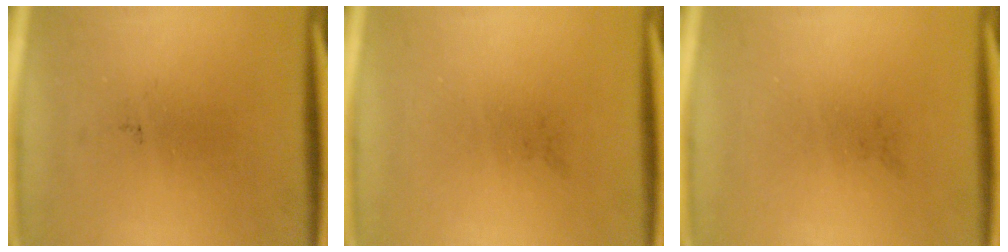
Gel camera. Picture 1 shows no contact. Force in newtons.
{"total": 0.0}
{"total": 0.0}